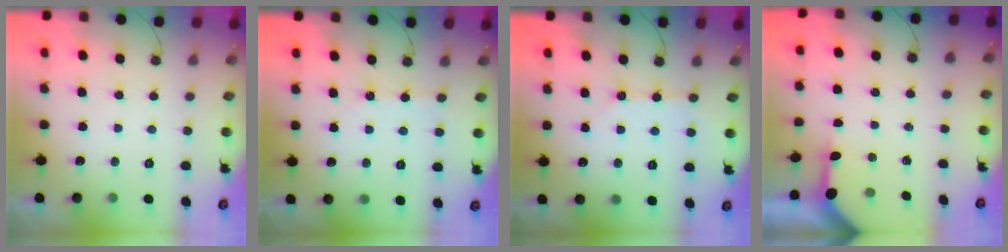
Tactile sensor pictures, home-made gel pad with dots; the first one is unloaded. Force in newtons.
{"total": 2.5, "press": 2.5, "slide": 0.4}
{"total": 3.1, "press": 3.1, "slide": 0.3}
{"total": 3.4, "press": 3.3, "slide": 0.4}